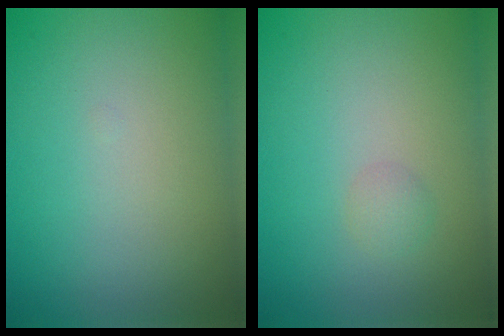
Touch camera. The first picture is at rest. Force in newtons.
{"total": 1.0, "press": 1.0, "slide": 0.0}